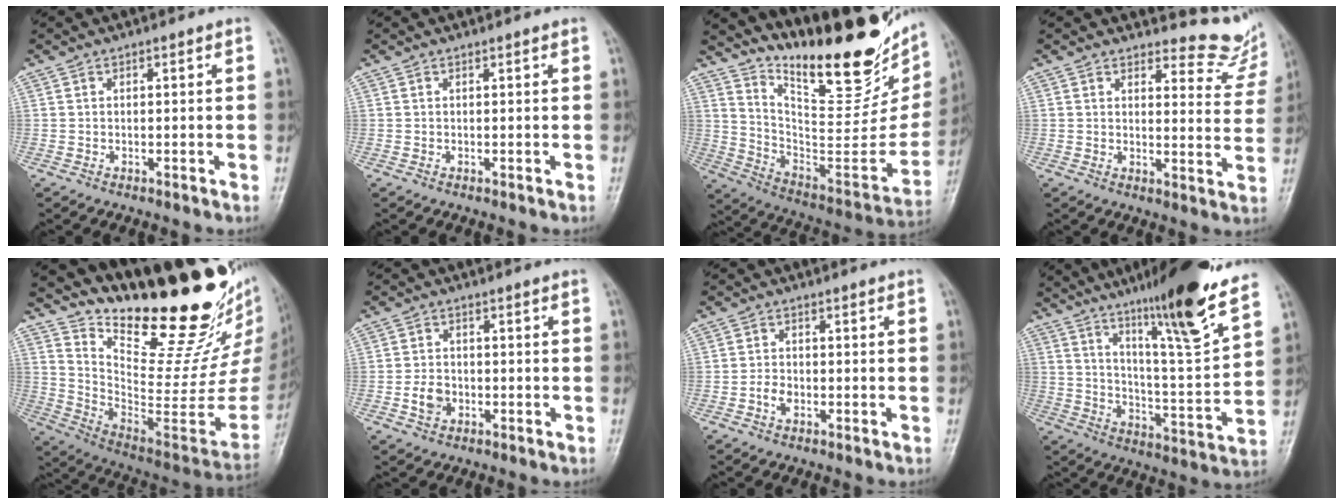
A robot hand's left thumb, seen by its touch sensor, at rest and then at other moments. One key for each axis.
{"total": 0.0}
{"total": 29.9, "fx": 21.5, "fy": 9.4, "fz": 18.5, "tx": -0.250, "ty": -0.124, "tz": 0.328}
{"total": 9.5, "fx": 9.1, "fy": 2.5, "fz": 0.8, "tx": 0.023, "ty": -0.093, "tz": 0.087}
{"total": 30.4, "fx": 23.8, "fy": 8.7, "fz": 16.8, "tx": -0.224, "ty": -0.167, "tz": 0.361}
{"total": 3.6, "fx": -0.9, "fy": 2.9, "fz": 2.0, "tx": -0.029, "ty": 0.008, "tz": -0.016}
{"total": 2.1, "fx": -0.7, "fy": 1.6, "fz": 1.3, "tx": -0.020, "ty": 0.007, "tz": -0.014}
{"total": 19.1, "fx": 13.2, "fy": 1.0, "fz": 13.8, "tx": -0.191, "ty": -0.074, "tz": 0.213}